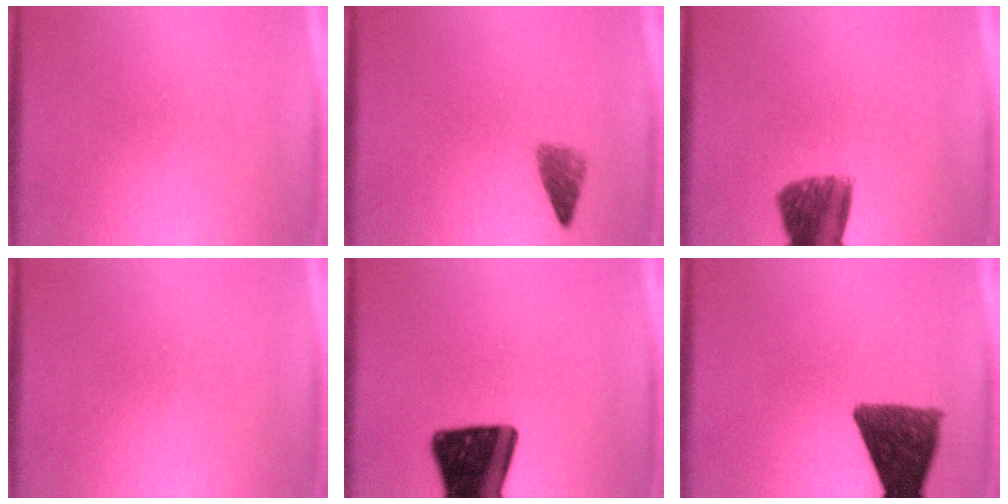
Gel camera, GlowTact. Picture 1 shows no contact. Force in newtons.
{"total": 2.2}
{"total": 8.6}
{"total": 0.0}
{"total": 16.8}
{"total": 10.0}